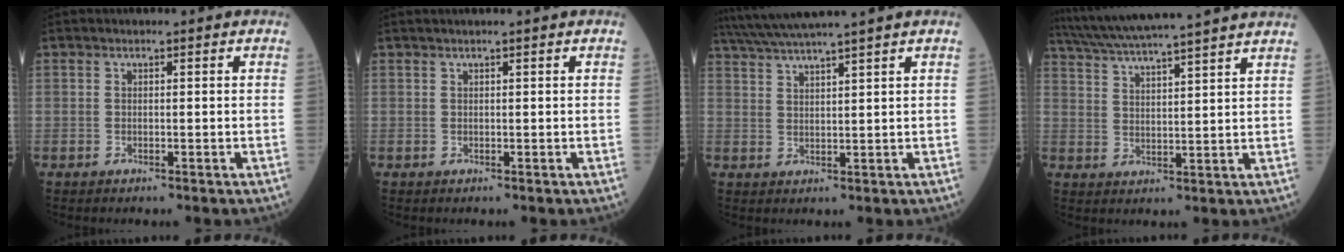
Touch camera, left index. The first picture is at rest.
{"total": 1.2, "force": [1.0, -0.4, 0.5], "torque": [-0.008, 0.014, 0.025]}
{"total": 9.0, "force": [7.8, -1.9, 4.2], "torque": [-0.075, 0.020, 0.126]}
{"total": 17.9, "force": [16.0, -1.0, 8.0], "torque": [-0.150, 0.011, 0.233]}